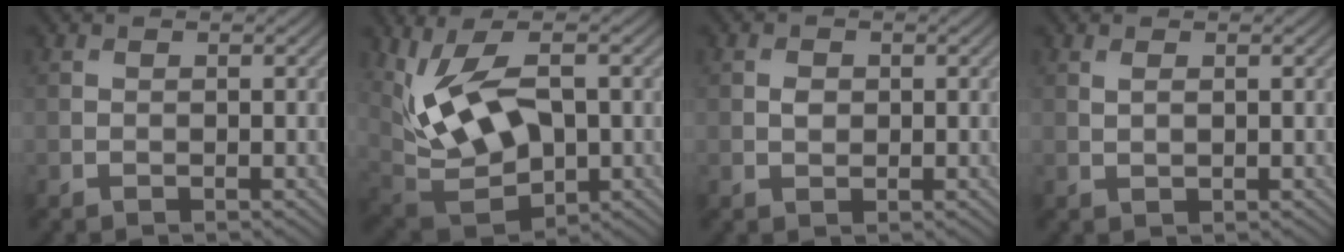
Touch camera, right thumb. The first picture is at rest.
{"total": 11.3, "force": [2.7, 5.4, 9.6], "torque": [-0.201, -0.005, 0.049]}
{"total": 1.2, "force": [0.2, 1.0, 0.7], "torque": [-0.014, -0.001, 0.000]}
{"total": 1.1, "force": [0.5, 0.4, 0.9], "torque": [-0.023, -0.002, 0.012]}